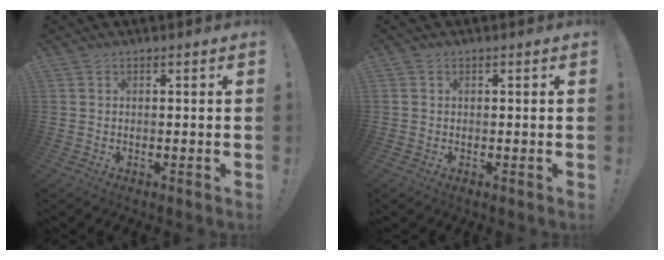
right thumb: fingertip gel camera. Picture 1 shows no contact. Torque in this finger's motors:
{"motor_torque": [0.05, -0.09, 0.00, 0.23, -0.01]}